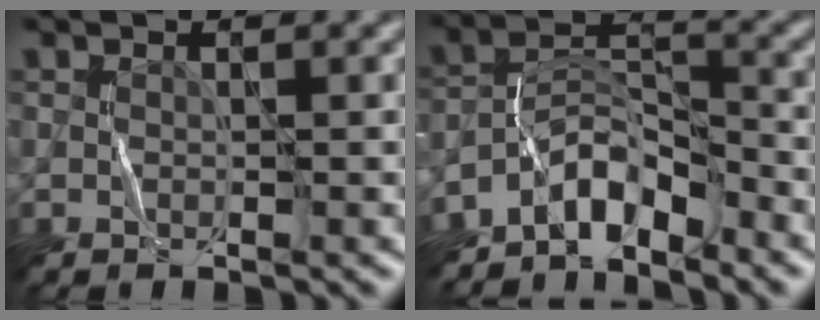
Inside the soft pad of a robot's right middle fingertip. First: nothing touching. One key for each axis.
{"total": 5.1, "fx": -4.1, "fy": 2.0, "fz": 2.4, "tx": -0.030, "ty": 0.010, "tz": -0.085}